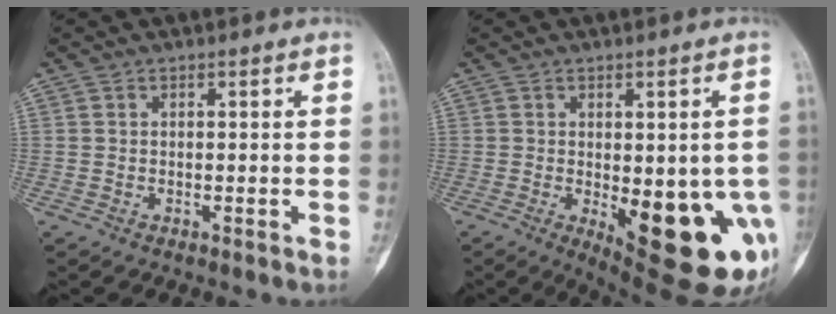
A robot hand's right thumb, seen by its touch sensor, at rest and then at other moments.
{"total": 17.4, "force": [-5.0, 6.8, 15.2], "torque": [-0.130, -0.009, -0.042]}